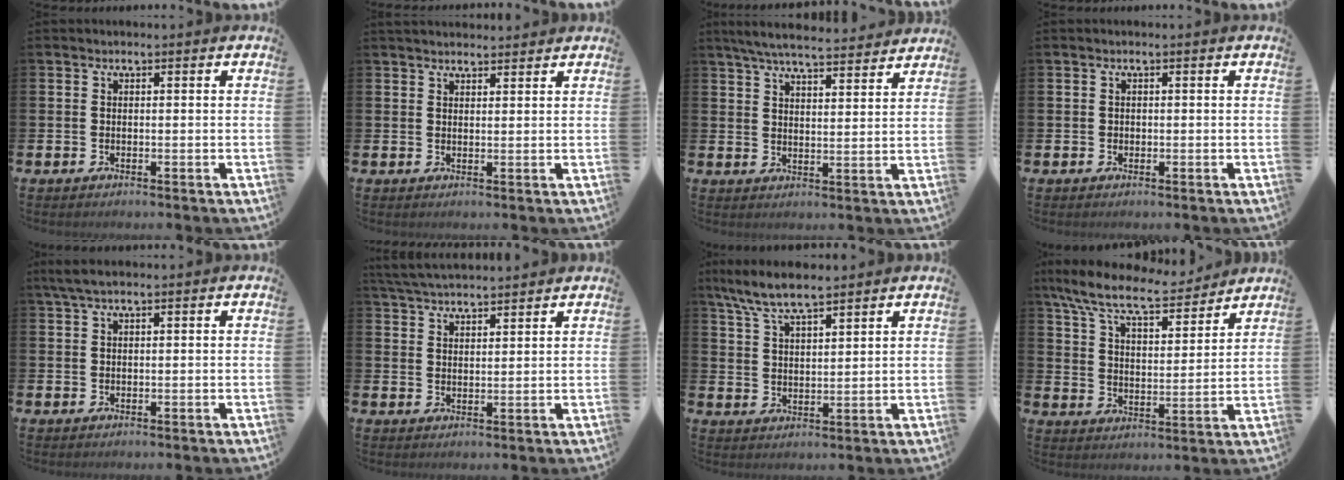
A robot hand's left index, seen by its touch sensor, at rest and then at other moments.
{"total": 2.3, "force": [2.3, 0.5, 0.2], "torque": [0.006, -0.012, 0.039]}
{"total": 6.5, "force": [6.2, 0.6, 1.8], "torque": [-0.050, -0.034, 0.111]}
{"total": 0.5, "force": [0.1, 0.5, 0.1], "torque": [0.004, 0.003, -0.002]}
{"total": 2.1, "force": [1.4, 0.3, 1.6], "torque": [-0.032, 0.004, 0.025]}
{"total": 4.3, "force": [4.2, 0.4, 0.7], "torque": [-0.021, -0.021, 0.076]}
{"total": 7.3, "force": [6.5, 1.3, 3.1], "torque": [-0.079, -0.017, 0.120]}
{"total": 9.9, "force": [8.9, 1.8, 4.0], "torque": [-0.107, -0.054, 0.153]}